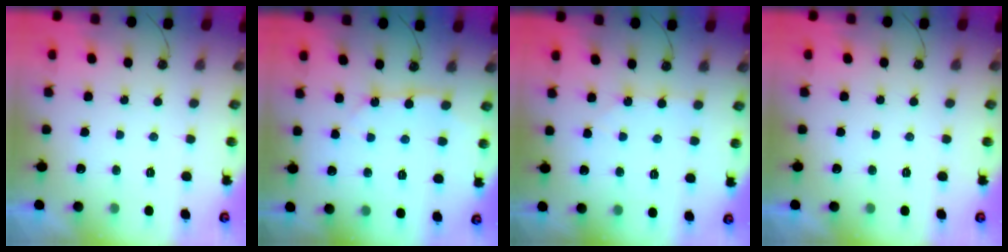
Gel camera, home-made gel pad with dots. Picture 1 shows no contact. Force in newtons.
{"total": 3.0, "press": 2.9, "slide": 0.3}
{"total": 2.5, "press": 2.5, "slide": 0.5}
{"total": 0.0}